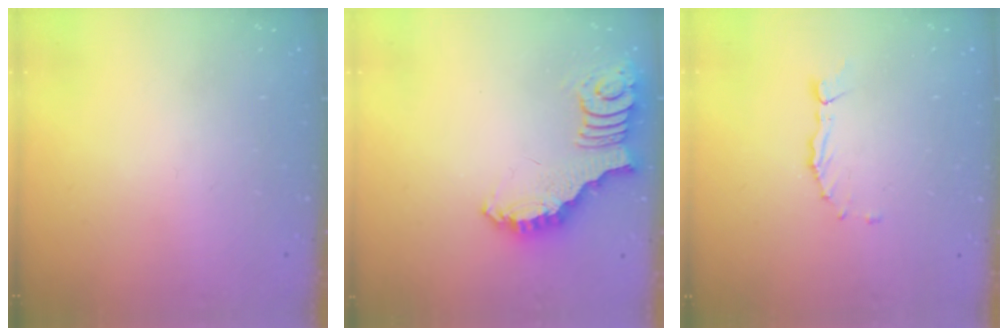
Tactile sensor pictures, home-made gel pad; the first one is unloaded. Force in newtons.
{"total": 2.6, "press": 2.6, "slide": 0.5}
{"total": 2.2, "press": 2.2, "slide": 0.2}